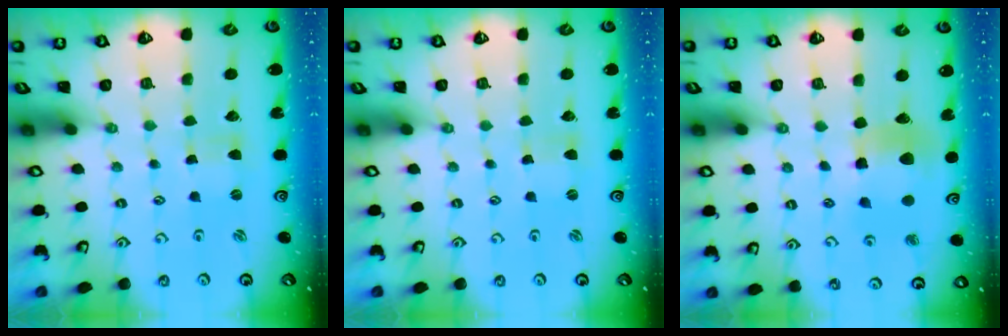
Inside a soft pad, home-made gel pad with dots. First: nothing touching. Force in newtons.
{"total": 0.0}
{"total": 10.0, "press": 9.9, "slide": 1.4}